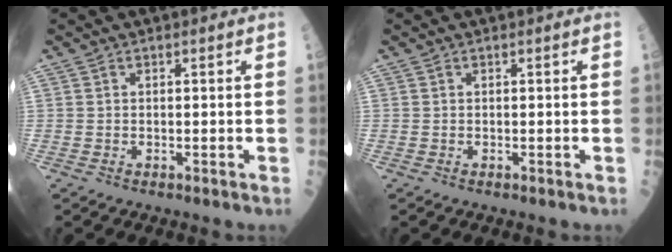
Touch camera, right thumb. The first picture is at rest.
{"total": 0.0}